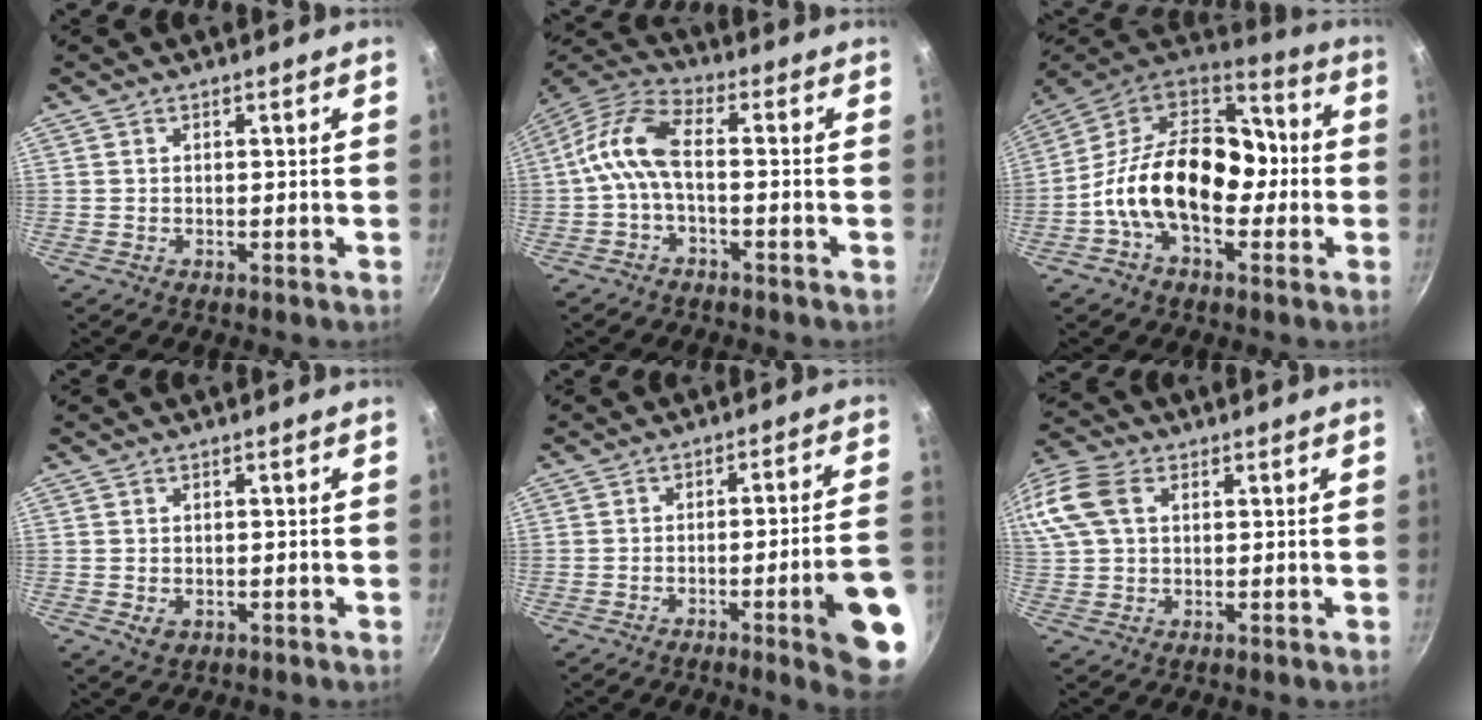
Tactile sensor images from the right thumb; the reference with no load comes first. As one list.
[{"total": 8.8, "force": [-1.6, 3.9, 7.8], "torque": [-0.175, 0.035, -0.047]}, {"total": 21.1, "force": [-2.6, 13.8, 15.8], "torque": [-0.224, 0.055, -0.063]}, {"total": 2.2, "force": [-0.5, 1.7, 1.4], "torque": [-0.022, -0.004, -0.003]}, {"total": 14.0, "force": [-5.8, 1.4, 12.7], "torque": [-0.150, 0.037, -0.073]}, {"total": 16.1, "force": [4.8, 11.4, 10.3], "torque": [-0.256, 0.041, 0.086]}]